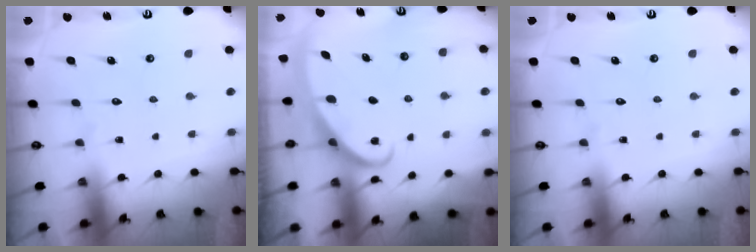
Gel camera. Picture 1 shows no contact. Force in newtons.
{"total": 2.6, "press": 2.6, "slide": 0.4}
{"total": 0.0}